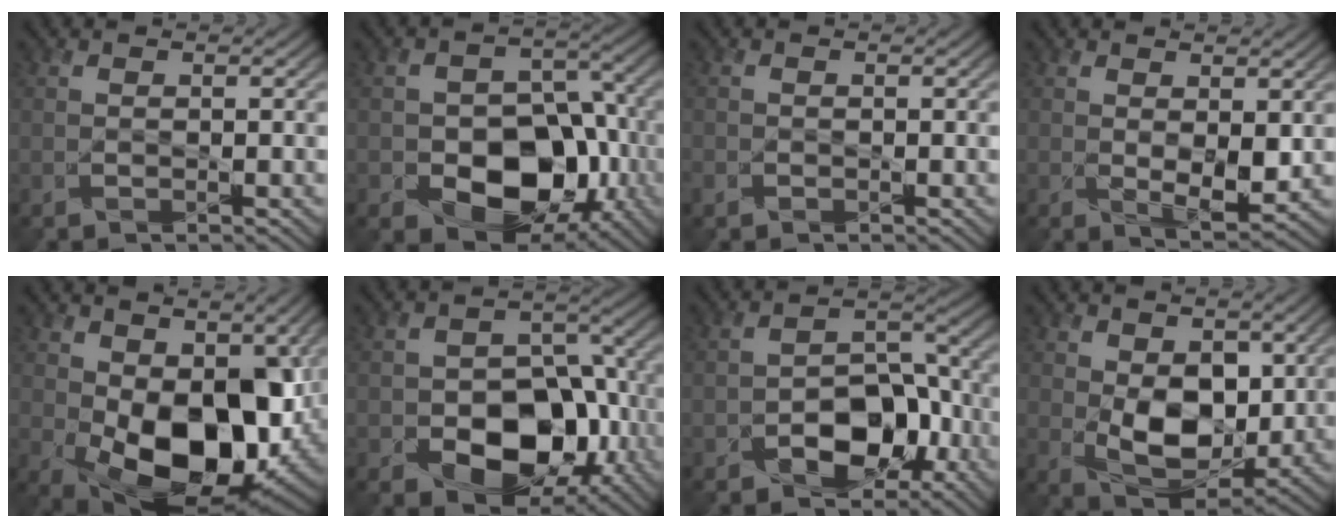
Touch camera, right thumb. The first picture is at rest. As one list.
[{"total": 12.3, "force": [-4.3, 8.4, 7.8], "torque": [-0.113, -0.017, -0.074]}, {"total": 1.0, "force": [-0.7, 0.7, 0.1], "torque": [-0.006, -0.002, -0.016]}, {"total": 3.7, "force": [0.7, 1.6, 3.2], "torque": [-0.067, -0.013, 0.019]}, {"total": 16.5, "force": [-0.9, 10.1, 13.0], "torque": [-0.218, -0.040, -0.005]}, {"total": 12.1, "force": [-4.3, 8.2, 7.8], "torque": [-0.114, -0.016, -0.073]}, {"total": 7.9, "force": [-3.5, 5.1, 5.0], "torque": [-0.067, 0.000, -0.063]}, {"total": 9.4, "force": [1.0, 6.2, 6.9], "torque": [-0.144, -0.015, 0.020]}]